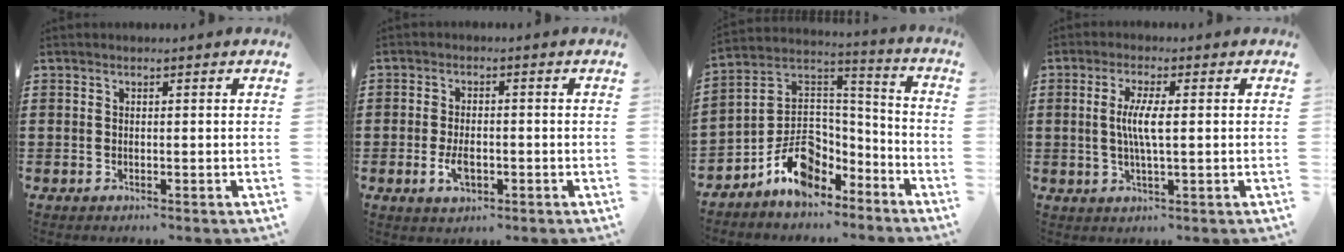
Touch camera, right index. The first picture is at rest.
{"total": 3.6, "force": [-1.1, 1.9, 2.9], "torque": [-0.057, 0.002, -0.019]}
{"total": 10.8, "force": [-6.4, 7.3, 4.6], "torque": [-0.091, 0.019, -0.115]}
{"total": 4.6, "force": [0.2, 0.6, 4.6], "torque": [-0.091, -0.006, -0.002]}